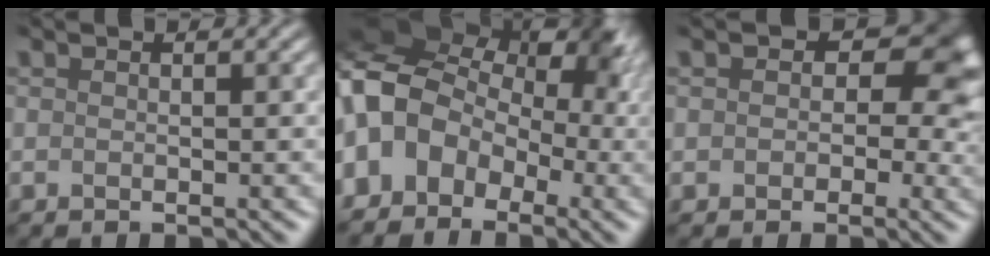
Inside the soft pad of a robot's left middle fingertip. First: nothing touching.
{"total": 9.0, "force": [-0.4, 7.3, 5.2], "torque": [-0.099, -0.006, -0.019]}
{"total": 2.8, "force": [0.3, 2.0, 2.0], "torque": [-0.011, 0.007, -0.005]}